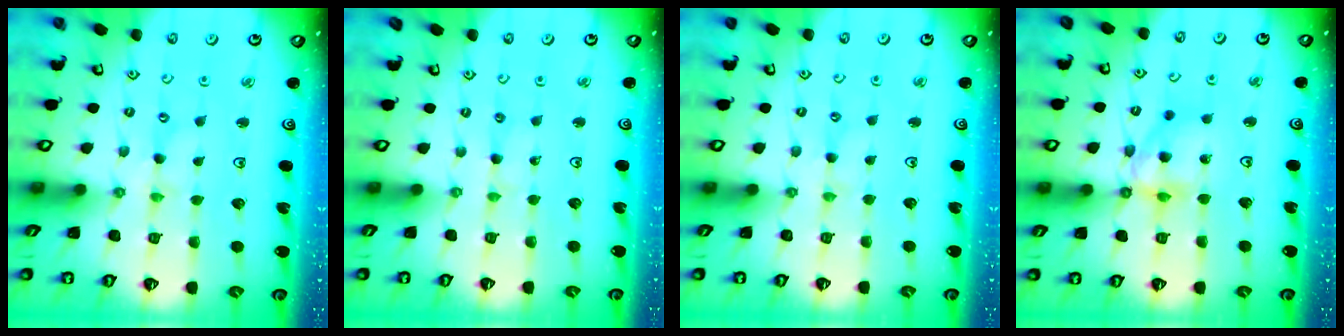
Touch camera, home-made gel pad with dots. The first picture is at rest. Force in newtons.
{"total": 1.3, "press": 1.3, "slide": 0.2}
{"total": 1.4, "press": 1.4, "slide": 0.4}
{"total": 11.9, "press": 11.6, "slide": 2.6}